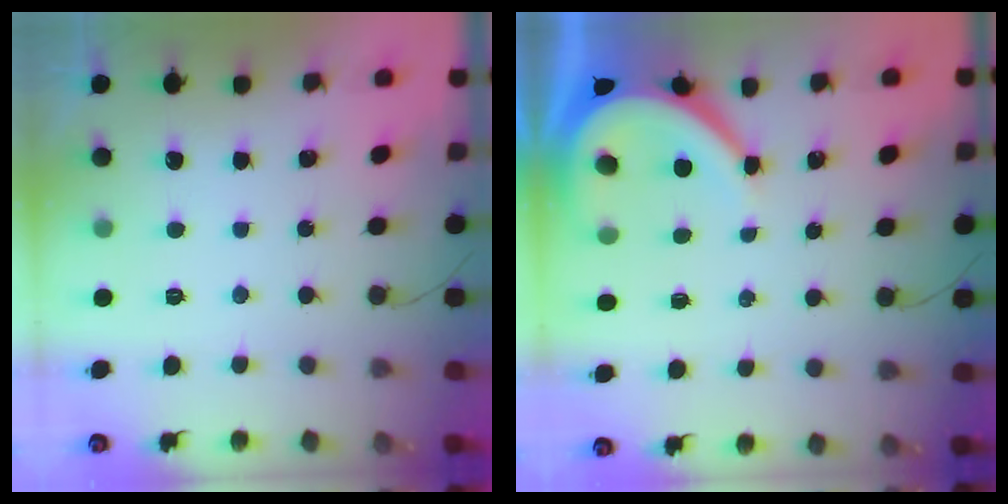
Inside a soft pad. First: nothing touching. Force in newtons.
{"total": 9.8, "press": 9.8, "slide": 0.7}